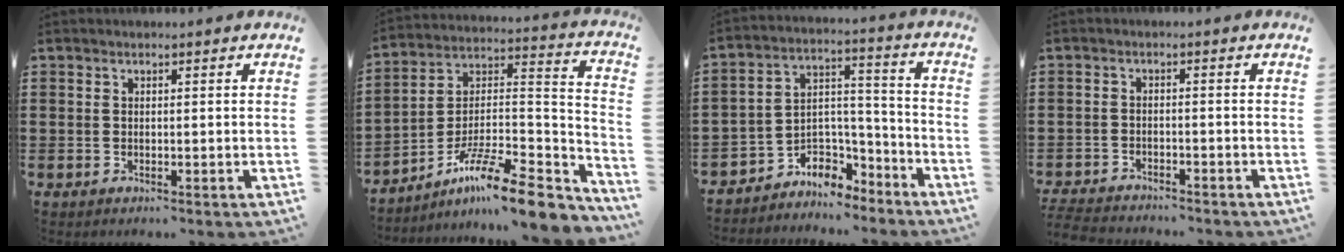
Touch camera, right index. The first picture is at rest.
{"total": 12.9, "force": [-9.1, 1.9, 8.9], "torque": [-0.156, 0.007, -0.170]}
{"total": 4.9, "force": [-3.7, 3.1, 0.4], "torque": [-0.017, 0.004, -0.076]}
{"total": 3.0, "force": [-3.0, 0.1, 0.2], "torque": [-0.016, -0.006, -0.066]}